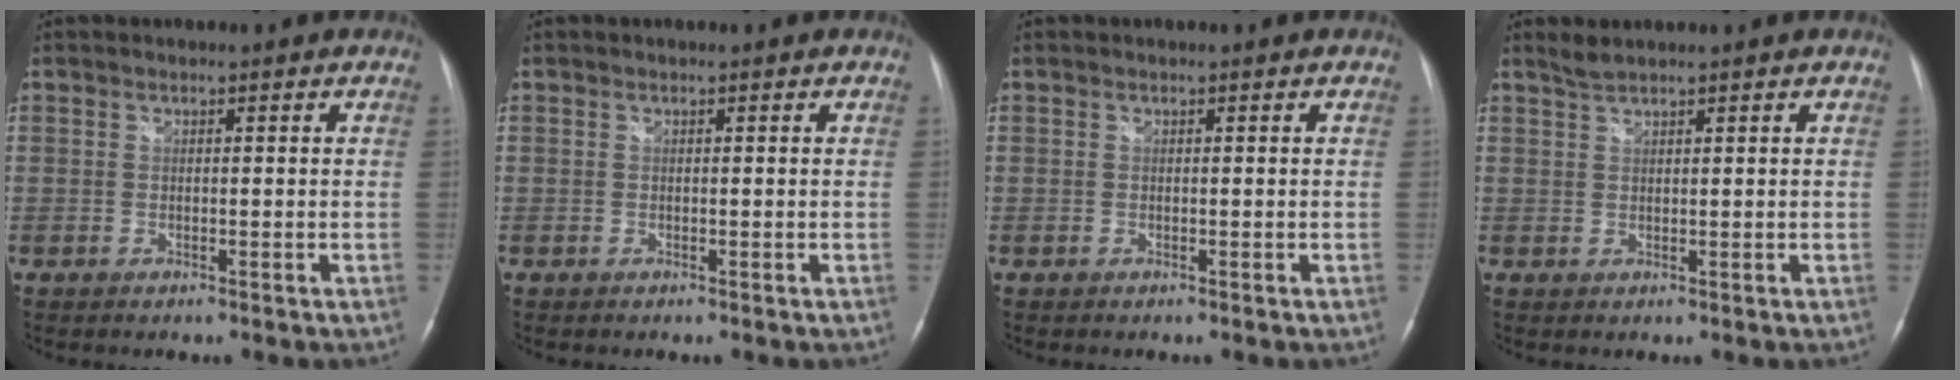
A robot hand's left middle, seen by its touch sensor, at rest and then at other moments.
{"total": 0.0}
{"total": 0.0}
{"total": 1.5, "force": [1.5, -0.1, 0.4], "torque": [-0.010, 0.005, 0.035]}